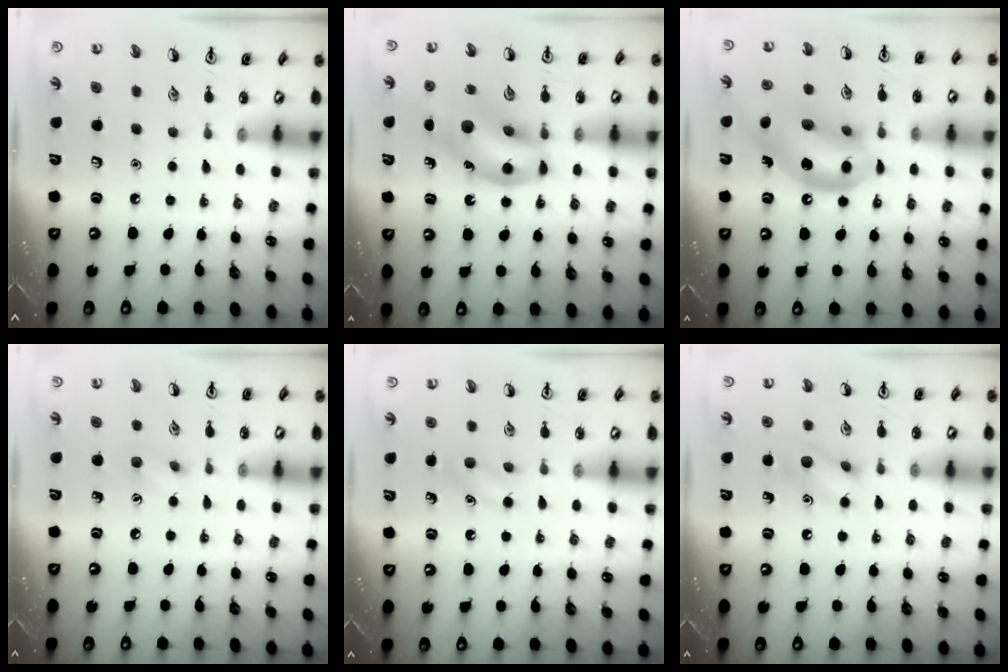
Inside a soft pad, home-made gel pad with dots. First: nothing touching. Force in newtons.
{"total": 15.1, "press": 14.7, "slide": 3.4}
{"total": 14.2, "press": 13.7, "slide": 3.6}
{"total": 4.2, "press": 4.0, "slide": 1.2}
{"total": 7.3, "press": 7.1, "slide": 1.7}
{"total": 8.8, "press": 8.7, "slide": 1.5}